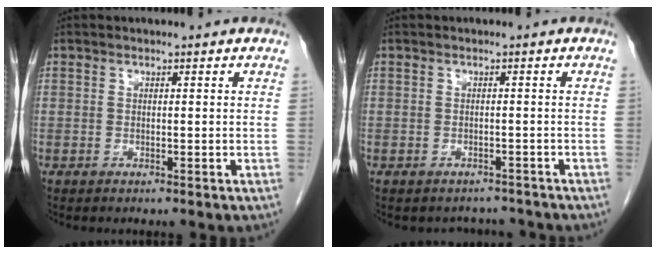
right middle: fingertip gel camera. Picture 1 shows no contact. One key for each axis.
{"total": 3.1, "fx": -2.8, "fy": 1.3, "fz": -0.3, "tx": 0.005, "ty": 0.005, "tz": -0.037}